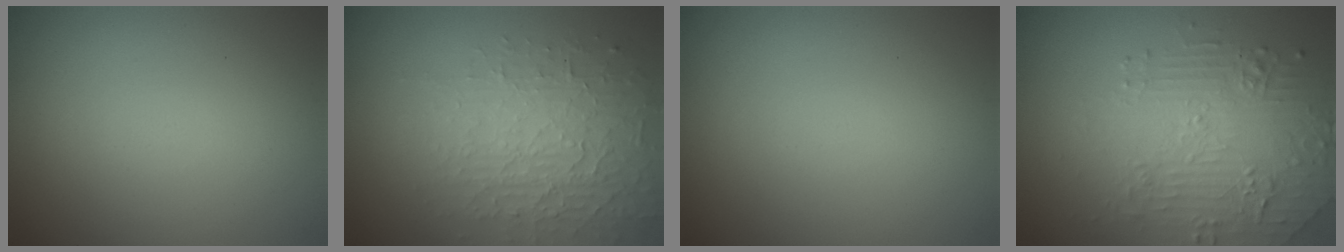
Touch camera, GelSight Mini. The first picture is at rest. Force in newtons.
{"total": 3.7, "press": 3.4, "slide": 1.5}
{"total": 0.0}
{"total": 5.0, "press": 3.9, "slide": 3.1}